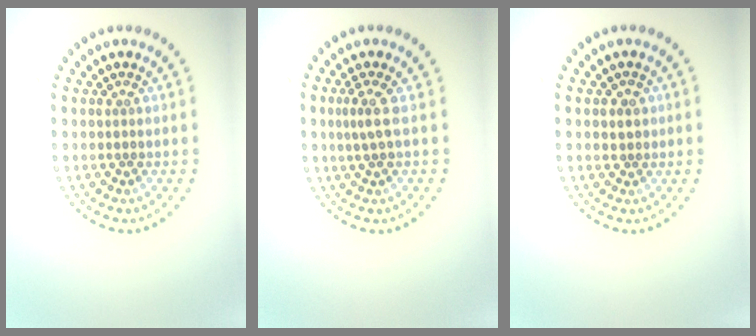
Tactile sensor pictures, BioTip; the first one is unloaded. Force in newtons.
{"total": 1.8, "press": 1.3, "slide": 1.3}
{"total": 1.5, "press": 1.3, "slide": 0.6}